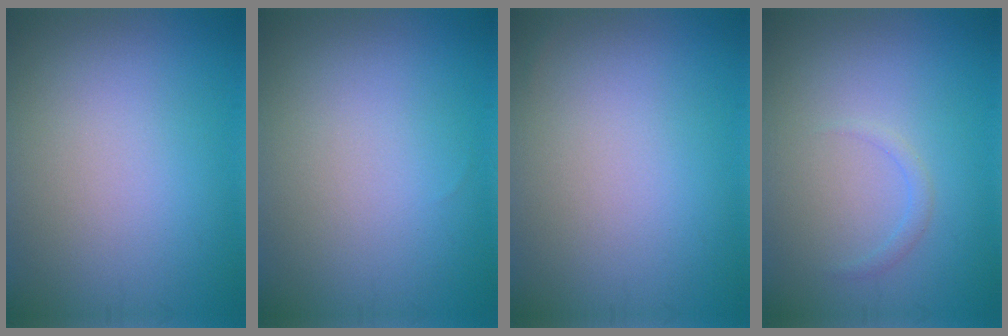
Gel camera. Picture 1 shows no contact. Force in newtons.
{"total": 0.0}
{"total": 0.0}
{"total": 0.9, "press": 0.9, "slide": 0.1}